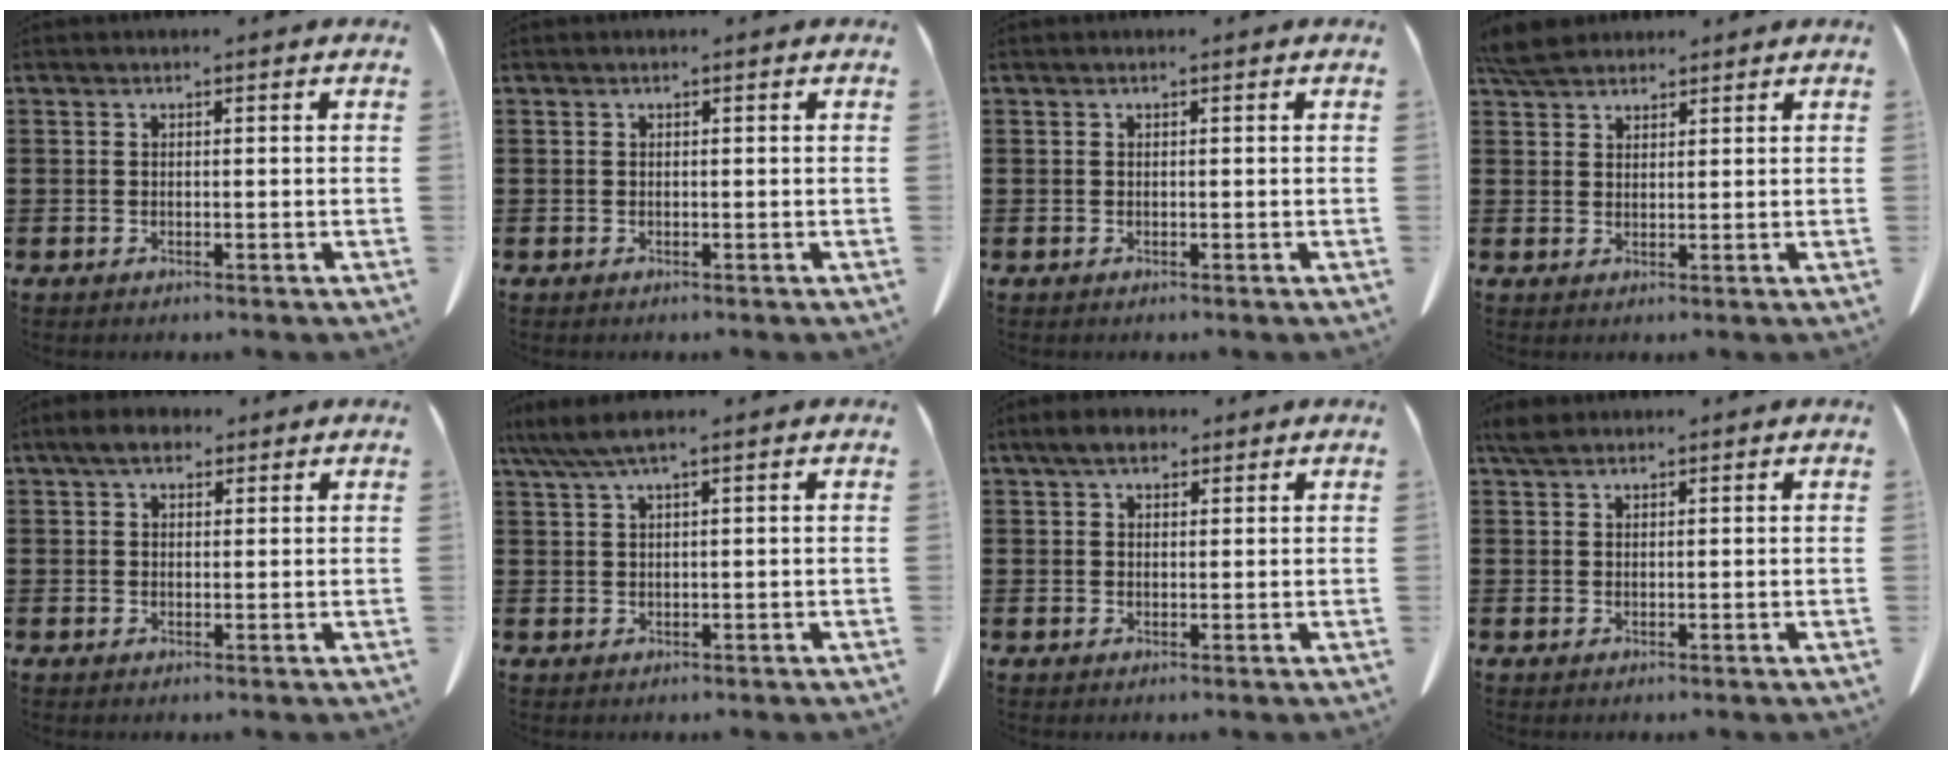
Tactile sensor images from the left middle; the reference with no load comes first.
{"total": 0.0}
{"total": 0.0}
{"total": 4.6, "force": [4.1, 1.4, 1.5], "torque": [-0.040, -0.002, 0.081]}
{"total": 3.8, "force": [2.6, 1.7, 2.2], "torque": [-0.043, 0.004, 0.046]}
{"total": 3.7, "force": [2.2, 0.2, 3.0], "torque": [-0.067, -0.006, 0.040]}
{"total": 3.7, "force": [2.6, 1.5, 2.2], "torque": [-0.042, 0.000, 0.047]}
{"total": 2.2, "force": [1.7, 0.8, 1.1], "torque": [-0.027, 0.003, 0.034]}